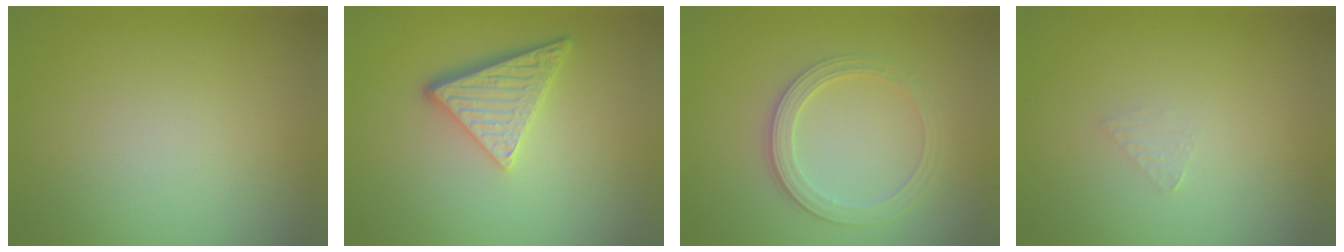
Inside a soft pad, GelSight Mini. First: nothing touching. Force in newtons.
{"total": 4.7, "press": 3.5, "slide": 3.1}
{"total": 3.0, "press": 2.6, "slide": 1.4}
{"total": 0.8, "press": 0.8, "slide": 0.1}